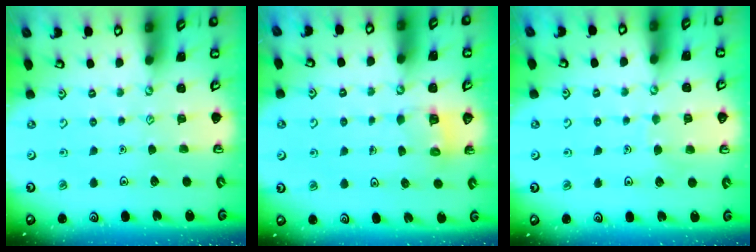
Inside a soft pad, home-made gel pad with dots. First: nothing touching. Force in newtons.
{"total": 3.8, "press": 3.8, "slide": 0.2}
{"total": 3.3, "press": 3.3, "slide": 0.3}